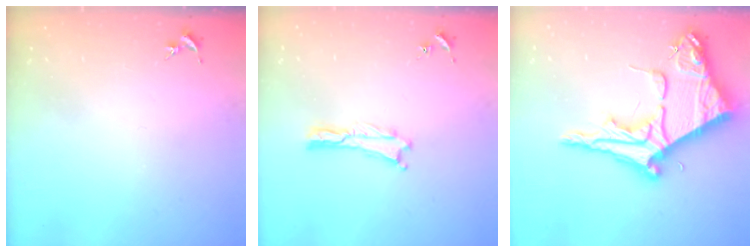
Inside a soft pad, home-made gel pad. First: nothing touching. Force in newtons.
{"total": 0.0}
{"total": 12.1, "press": 12.1, "slide": 1.3}